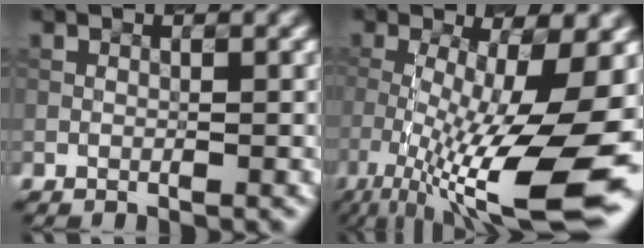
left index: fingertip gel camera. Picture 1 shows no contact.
{"total": 14.0, "force": [-4.9, 3.4, 12.7], "torque": [-0.212, -0.013, -0.073]}